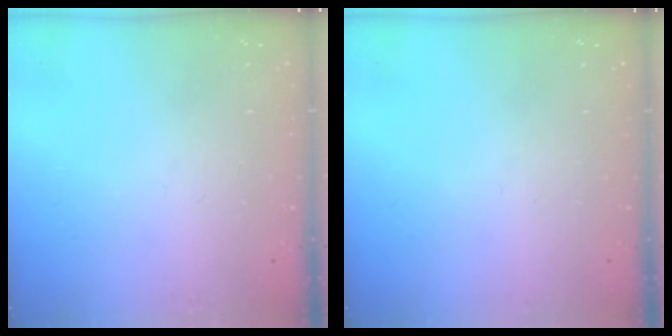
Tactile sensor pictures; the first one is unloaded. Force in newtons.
{"total": 0.0}